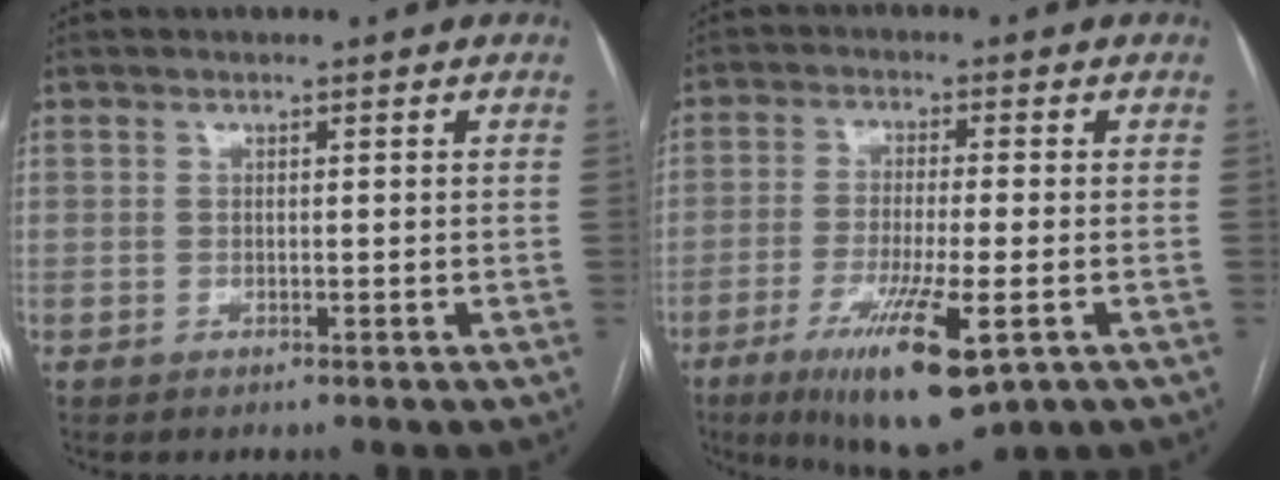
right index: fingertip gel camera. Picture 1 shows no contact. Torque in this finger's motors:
{"motor_torque": [1.54, -0.60, 0.76, 0.16]}